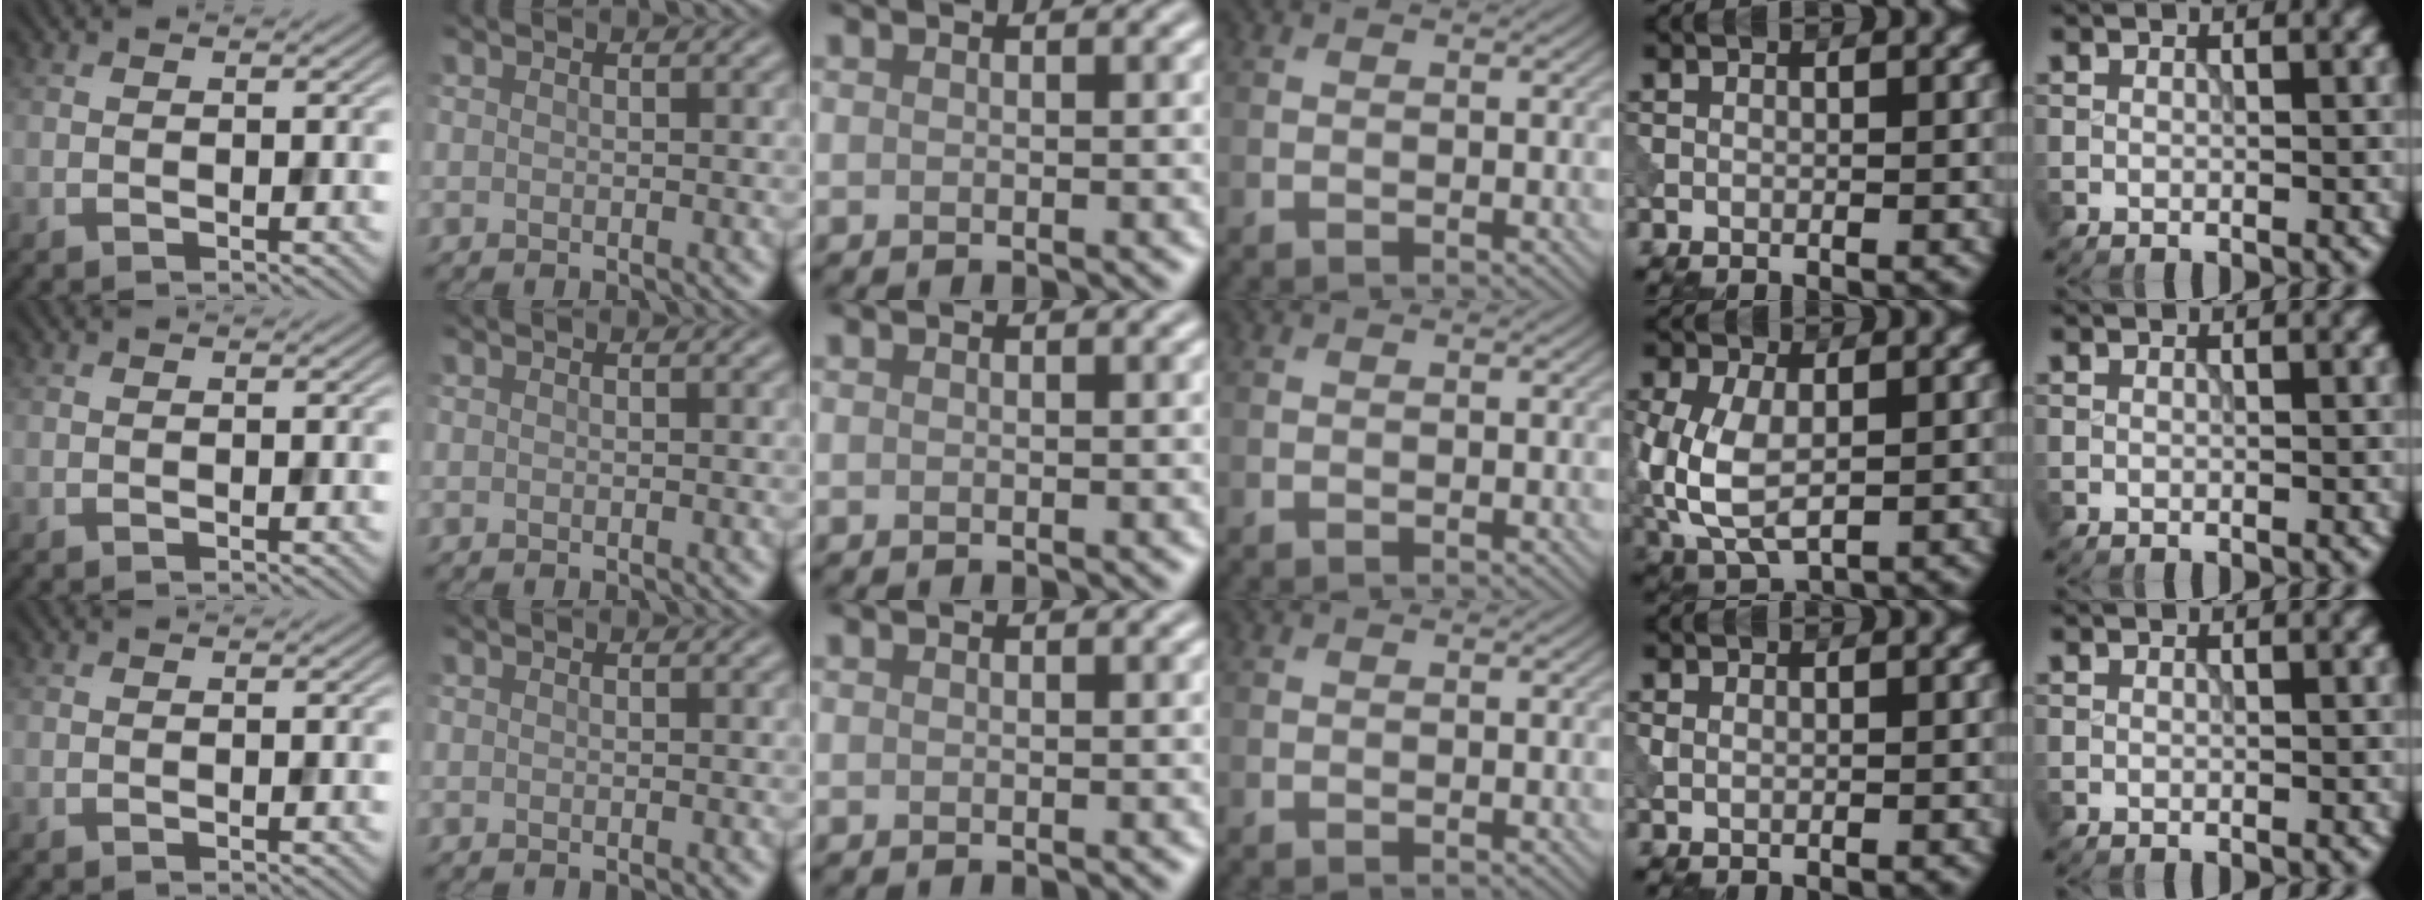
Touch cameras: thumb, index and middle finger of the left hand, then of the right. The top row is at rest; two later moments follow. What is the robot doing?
{"motion": "press", "object": "tv remote"}